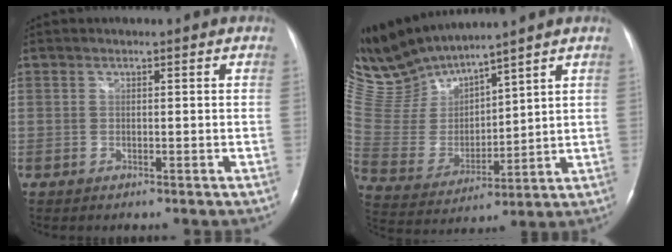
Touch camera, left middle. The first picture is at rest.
{"total": 11.1, "force": [10.9, 0.5, 2.0], "torque": [-0.072, 0.004, 0.242]}